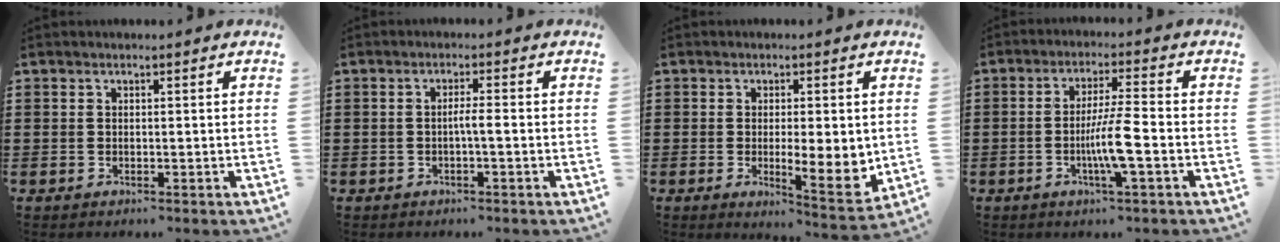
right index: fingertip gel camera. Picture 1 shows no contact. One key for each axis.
{"total": 2.0, "fx": -0.6, "fy": 0.0, "fz": 1.9, "tx": -0.034, "ty": 0.000, "tz": -0.012}
{"total": 6.7, "fx": -0.2, "fy": 2.1, "fz": 6.4, "tx": -0.096, "ty": -0.007, "tz": -0.001}
{"total": 6.8, "fx": -2.0, "fy": 0.2, "fz": 6.5, "tx": -0.122, "ty": -0.010, "tz": -0.041}